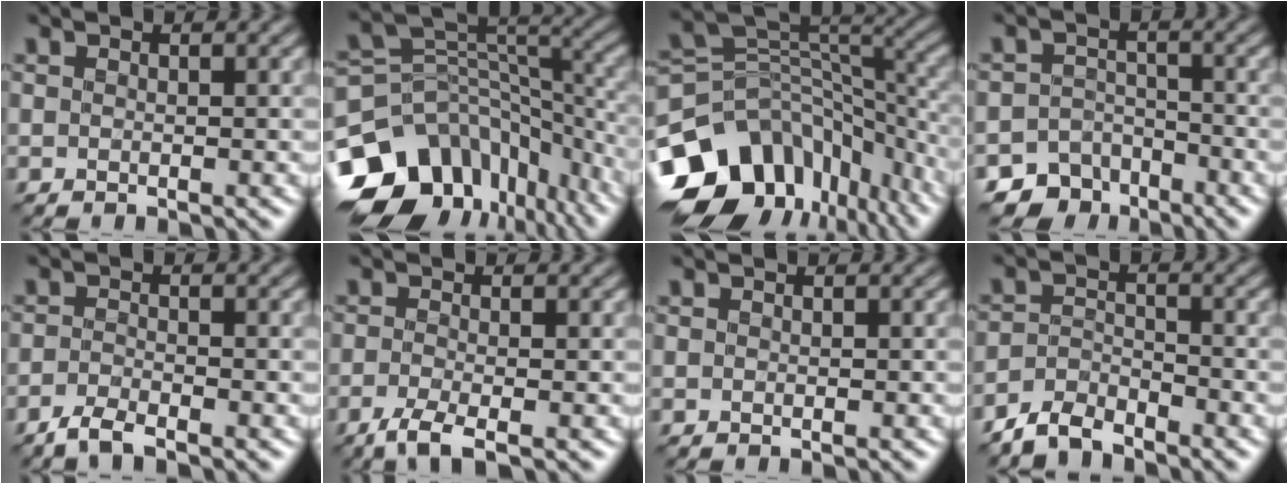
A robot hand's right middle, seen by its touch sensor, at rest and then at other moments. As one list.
[{"total": 15.3, "force": [-8.2, 10.5, 7.4], "torque": [-0.171, 0.007, -0.110]}, {"total": 14.3, "force": [-7.0, 9.7, 7.8], "torque": [-0.184, 0.004, -0.104]}, {"total": 5.1, "force": [-4.0, 3.1, 0.6], "torque": [0.005, -0.009, -0.060]}, {"total": 2.1, "force": [-1.7, 0.3, 1.2], "torque": [-0.031, -0.003, -0.042]}, {"total": 2.5, "force": [-1.5, 0.4, 1.9], "torque": [-0.045, -0.008, -0.041]}, {"total": 0.0}, {"total": 3.2, "force": [-2.9, 0.9, 0.9], "torque": [-0.020, 0.003, -0.068]}]